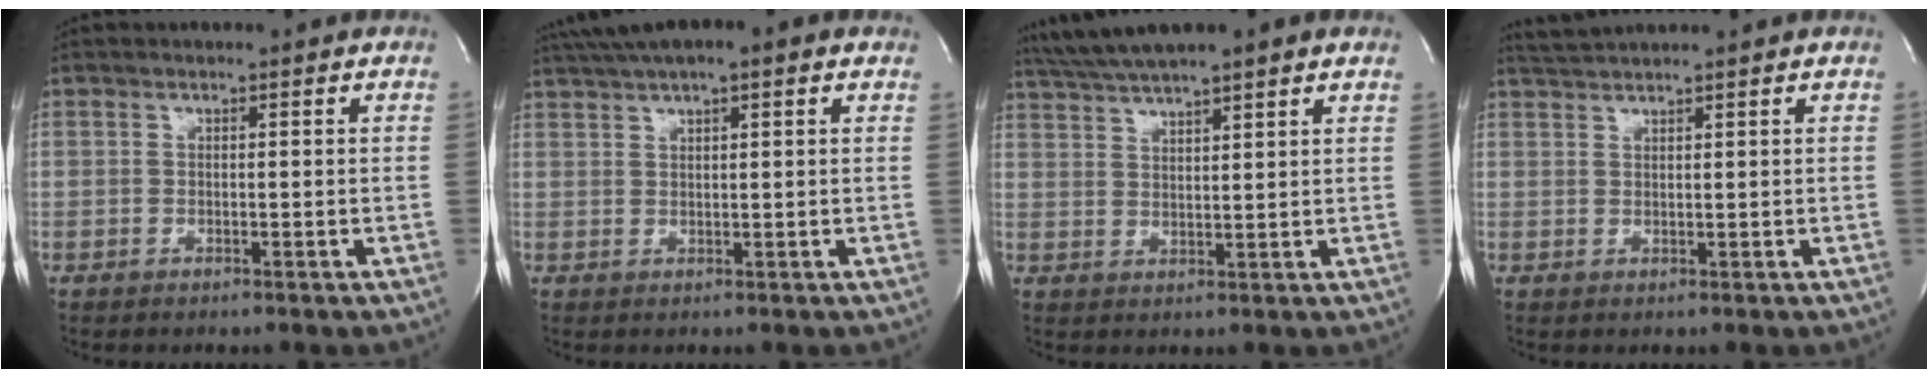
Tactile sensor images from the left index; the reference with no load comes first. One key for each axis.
{"total": 9.7, "fx": 6.9, "fy": 1.8, "fz": 6.5, "tx": -0.113, "ty": 0.046, "tz": 0.105}
{"total": 9.4, "fx": 7.8, "fy": 0.4, "fz": 5.2, "tx": -0.096, "ty": 0.039, "tz": 0.124}
{"total": 2.8, "fx": 2.6, "fy": -0.9, "fz": 0.4, "tx": -0.011, "ty": 0.012, "tz": 0.058}